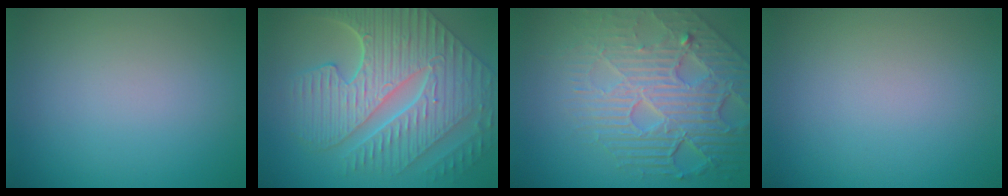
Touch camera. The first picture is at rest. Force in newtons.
{"total": 10.1, "press": 7.1, "slide": 7.1}
{"total": 8.2, "press": 6.0, "slide": 5.6}
{"total": 0.0}